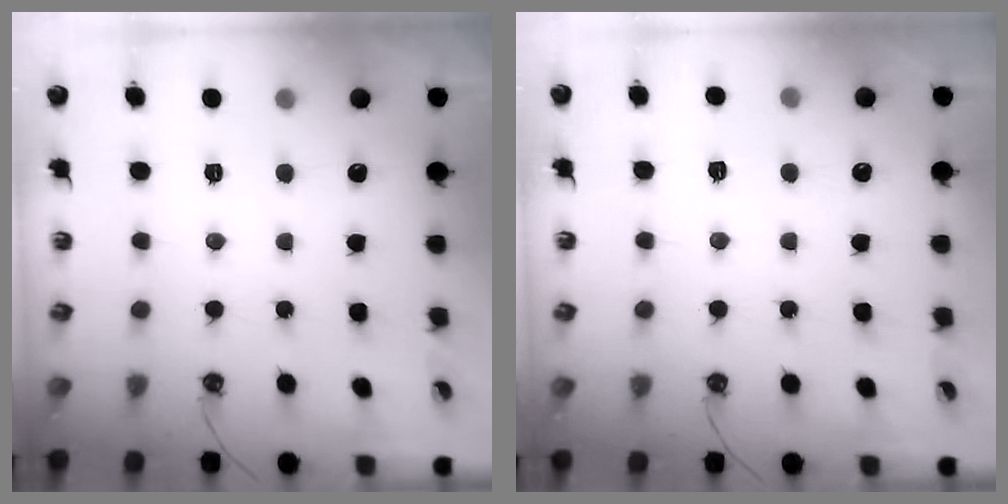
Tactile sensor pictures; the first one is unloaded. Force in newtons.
{"total": 3.6, "press": 3.6, "slide": 0.4}